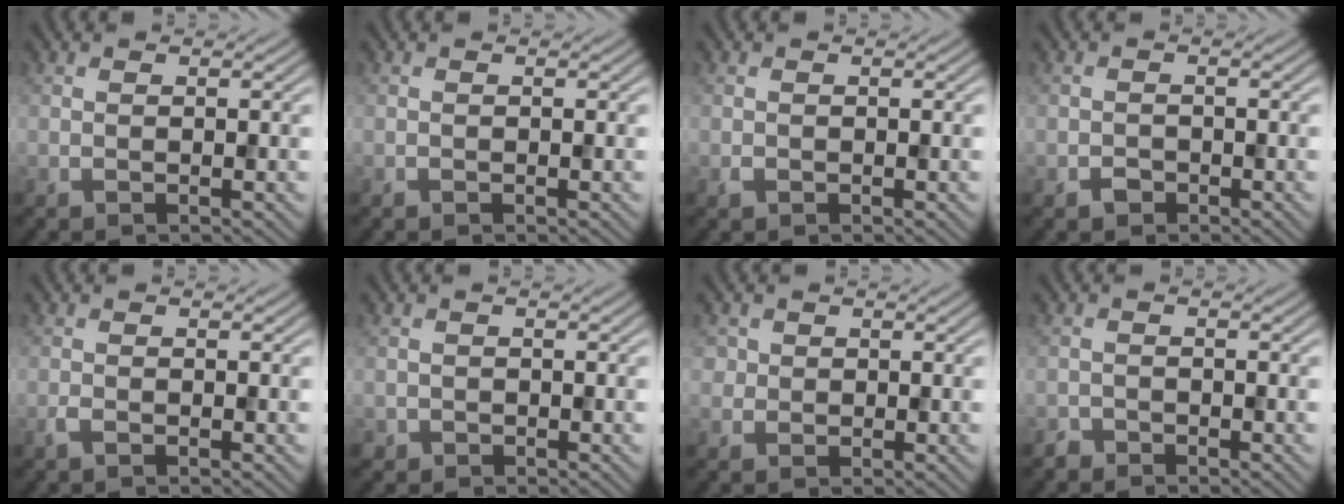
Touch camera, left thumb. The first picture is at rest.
{"total": 0.0}
{"total": 0.5, "force": [-0.3, 0.4, 0.2], "torque": [-0.004, -0.004, -0.006]}
{"total": 1.3, "force": [-0.9, 0.9, 0.4], "torque": [-0.004, 0.000, -0.019]}
{"total": 1.0, "force": [-0.6, 0.3, 0.7], "torque": [-0.017, -0.001, -0.013]}
{"total": 1.0, "force": [-0.5, 0.9, 0.0], "torque": [0.006, -0.004, -0.013]}
{"total": 2.0, "force": [0.4, 1.9, 0.3], "torque": [-0.008, -0.001, 0.010]}
{"total": 1.2, "force": [-1.1, 0.5, 0.0], "torque": [0.001, 0.001, -0.025]}